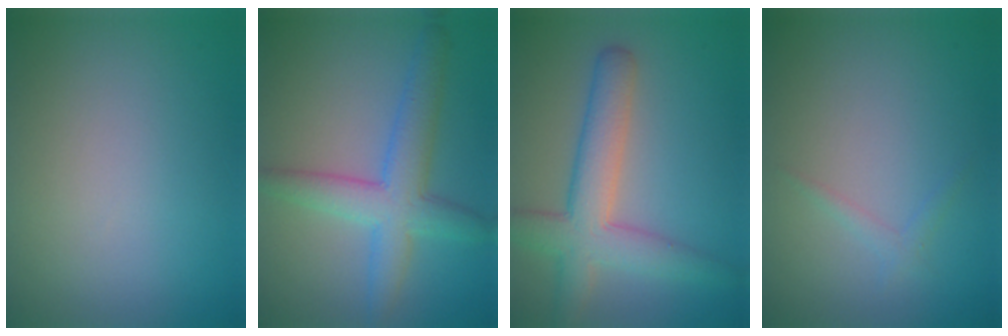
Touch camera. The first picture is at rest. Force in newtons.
{"total": 5.2, "press": 5.2, "slide": 0.1}
{"total": 6.1, "press": 6.1, "slide": 0.3}
{"total": 0.9, "press": 0.9, "slide": 0.0}